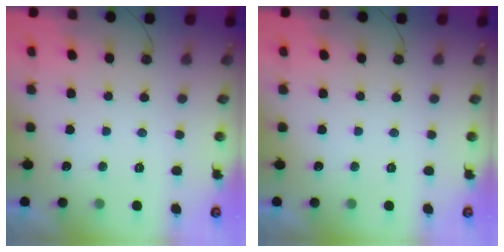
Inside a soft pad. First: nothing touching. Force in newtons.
{"total": 0.0}